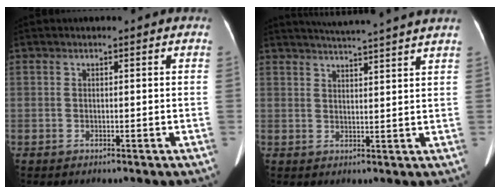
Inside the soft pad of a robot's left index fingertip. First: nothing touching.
{"total": 12.1, "force": [11.0, -1.4, 4.7], "torque": [-0.079, -0.001, 0.139]}